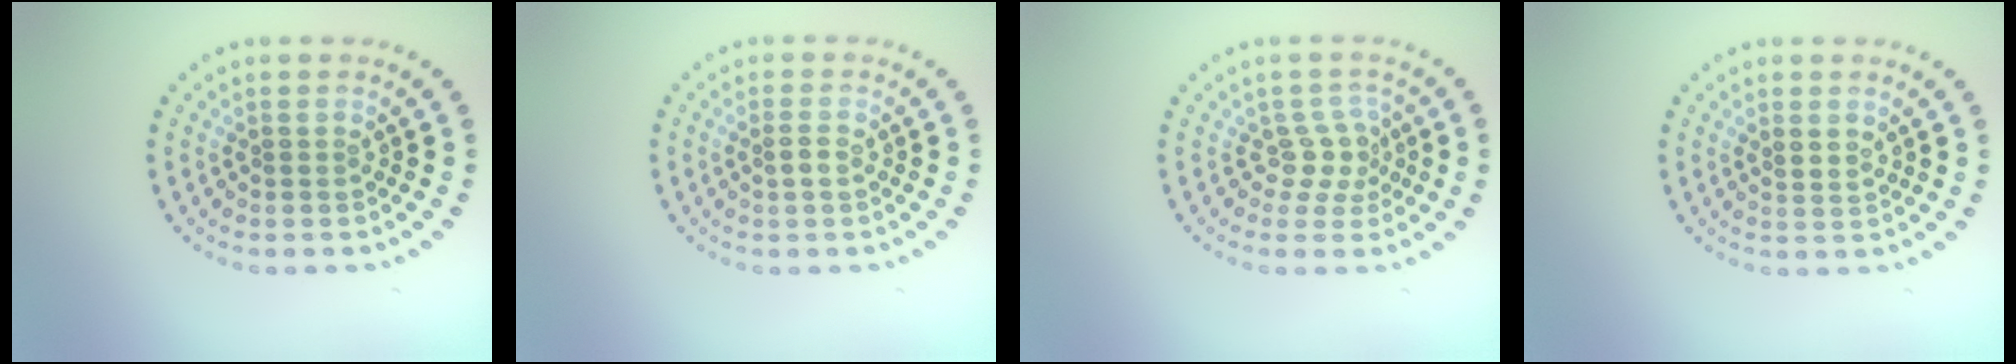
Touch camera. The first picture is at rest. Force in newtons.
{"total": 1.1, "press": 1.0, "slide": 0.4}
{"total": 2.3, "press": 1.7, "slide": 1.6}
{"total": 1.2, "press": 1.0, "slide": 0.6}